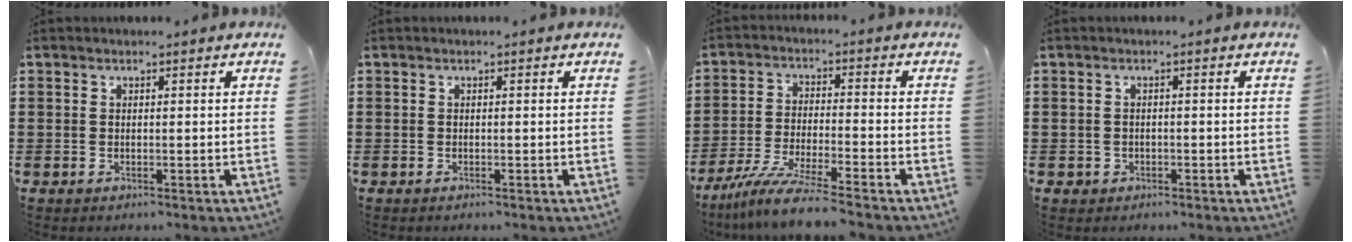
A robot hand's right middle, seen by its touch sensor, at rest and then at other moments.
{"total": 0.0}
{"total": 7.7, "force": [-6.7, -0.4, 3.8], "torque": [-0.081, -0.015, -0.129]}
{"total": 0.8, "force": [-0.3, 0.7, 0.1], "torque": [-0.004, 0.005, -0.010]}